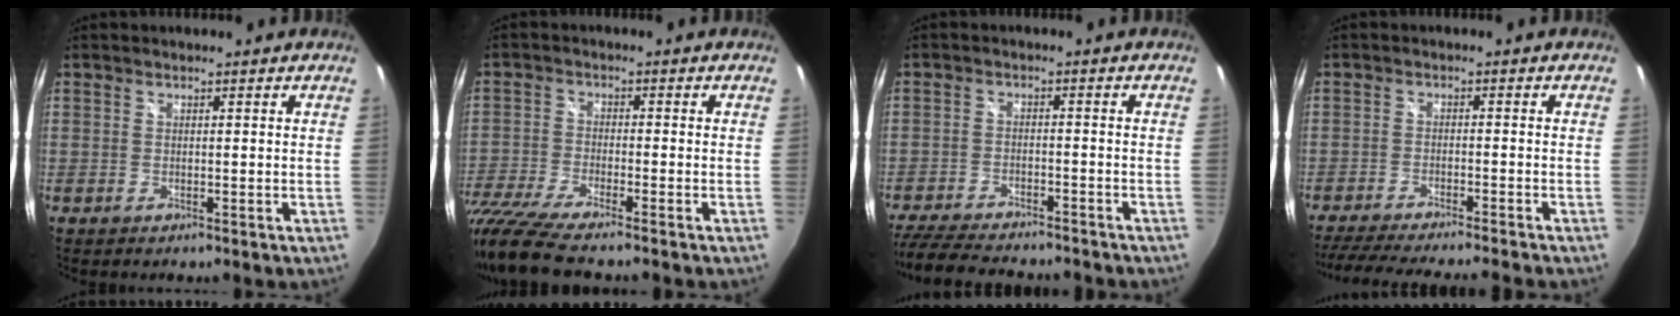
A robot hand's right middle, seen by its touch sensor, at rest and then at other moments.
{"total": 12.6, "force": [-10.5, 1.2, 6.8], "torque": [-0.163, -0.042, -0.200]}
{"total": 15.8, "force": [-13.7, 4.0, 7.0], "torque": [-0.156, -0.023, -0.213]}
{"total": 13.0, "force": [-11.7, 0.1, 5.8], "torque": [-0.129, -0.018, -0.186]}